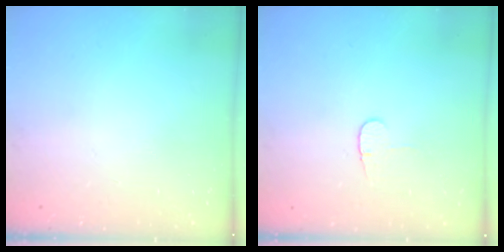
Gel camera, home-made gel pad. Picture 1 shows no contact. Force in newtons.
{"total": 3.7, "press": 3.6, "slide": 0.4}